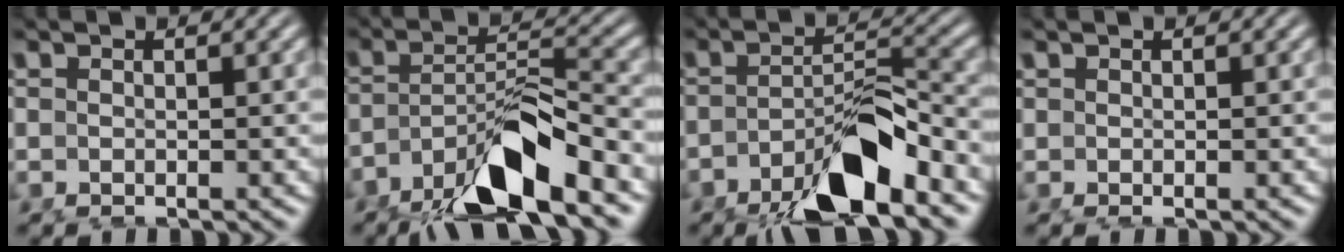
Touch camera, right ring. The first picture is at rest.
{"total": 7.8, "force": [-4.8, 2.6, 5.6], "torque": [-0.086, -0.026, -0.064]}
{"total": 7.1, "force": [-4.5, 1.9, 5.1], "torque": [-0.072, -0.020, -0.063]}
{"total": 0.0}